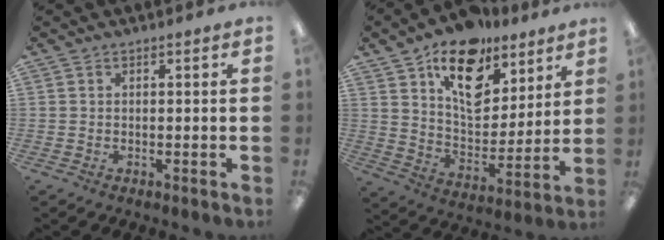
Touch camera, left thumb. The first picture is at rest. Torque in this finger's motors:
{"motor_torque": [0.53, 0.64, 1.25, -1.52, 0.14]}